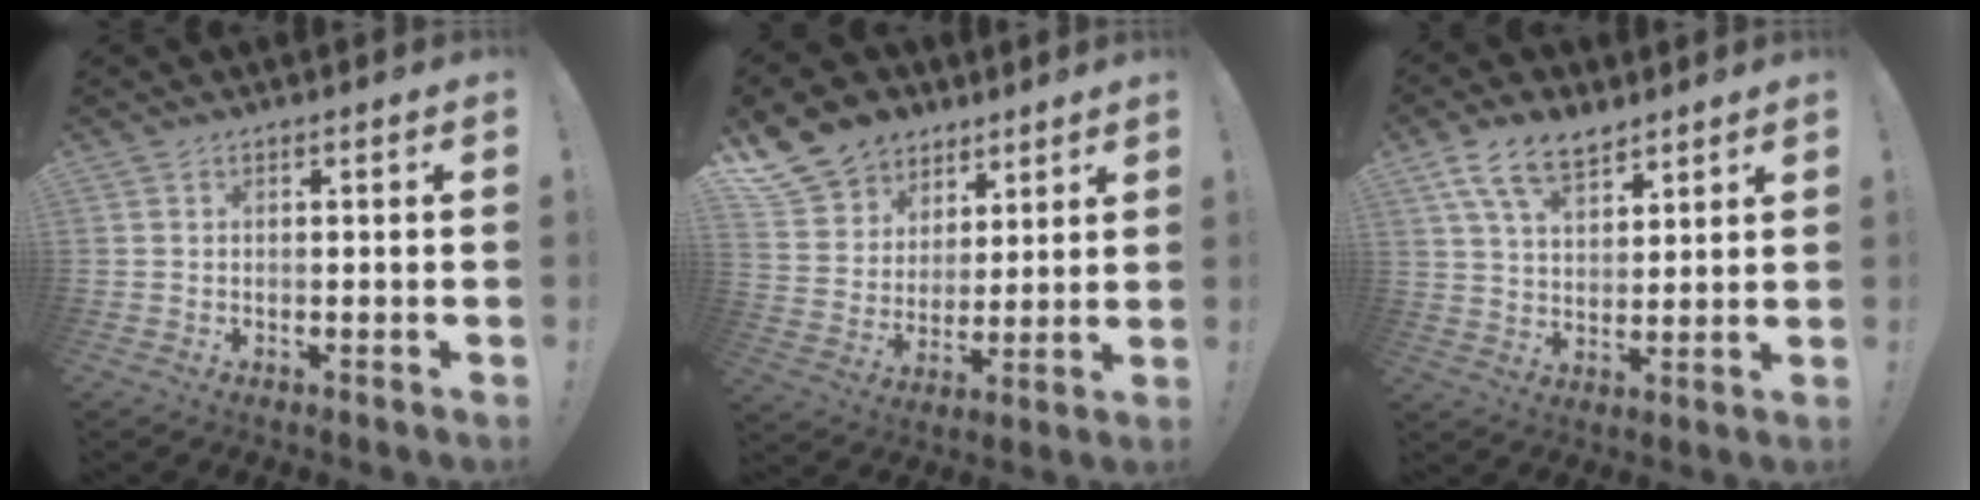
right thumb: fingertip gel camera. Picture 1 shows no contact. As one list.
[{"total": 12.9, "force": [8.2, 9.5, 2.8], "torque": [-0.052, -0.058, 0.169]}, {"total": 11.5, "force": [7.6, 5.9, 6.4], "torque": [-0.114, -0.029, 0.147]}]